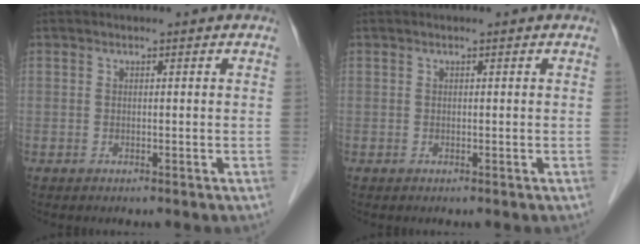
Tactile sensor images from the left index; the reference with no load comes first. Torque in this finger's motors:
{"motor_torque": [0.16, -0.07, 0.01, -0.01]}